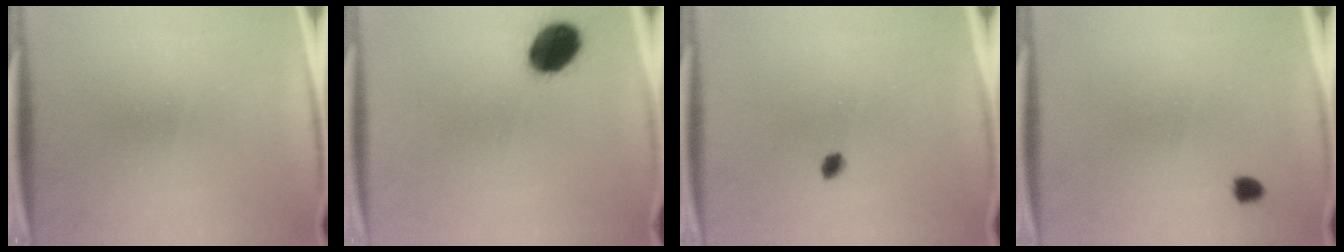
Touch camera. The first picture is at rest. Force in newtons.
{"total": 10.1}
{"total": 1.5}
{"total": 1.4}